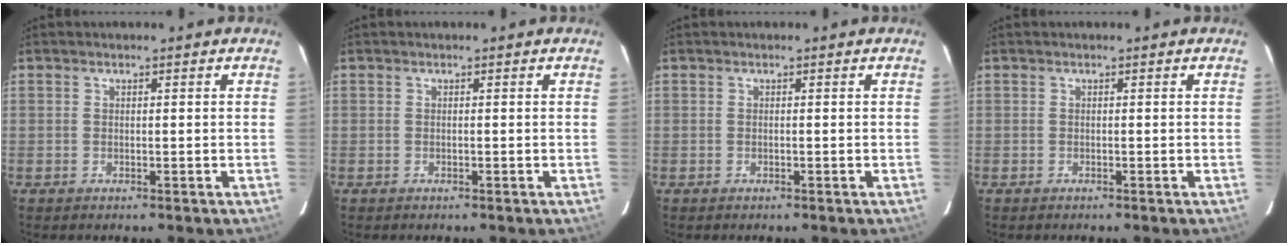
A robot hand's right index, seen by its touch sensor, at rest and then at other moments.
{"total": 0.0}
{"total": 0.0}
{"total": 0.0}